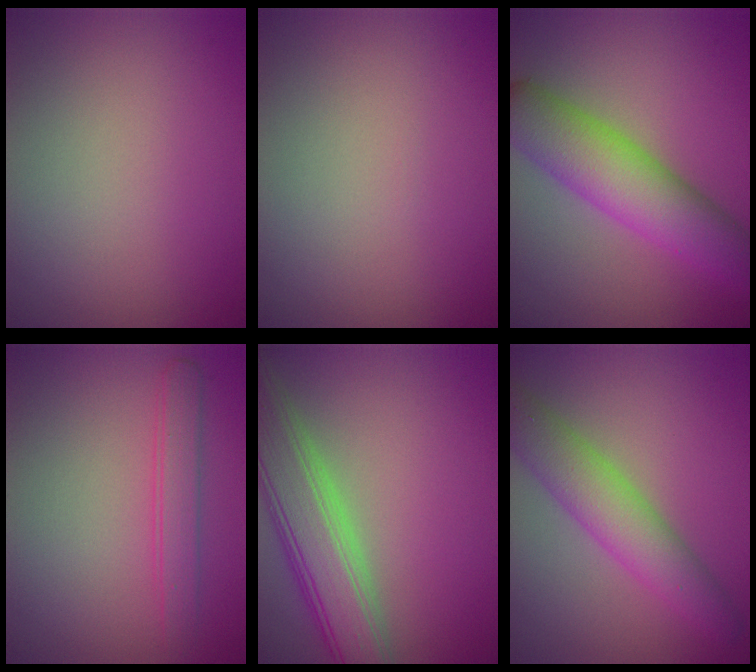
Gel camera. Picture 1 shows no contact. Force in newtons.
{"total": 0.0}
{"total": 7.3, "press": 7.3, "slide": 0.3}
{"total": 2.2, "press": 2.2, "slide": 0.2}
{"total": 7.3, "press": 7.3, "slide": 0.6}
{"total": 5.1, "press": 5.1, "slide": 0.3}